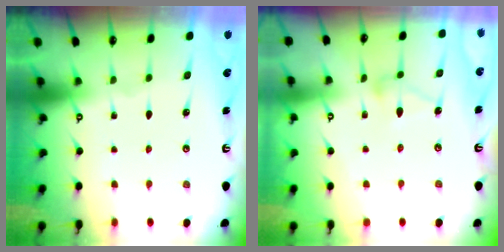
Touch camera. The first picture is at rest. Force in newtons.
{"total": 8.4, "press": 8.4, "slide": 0.1}